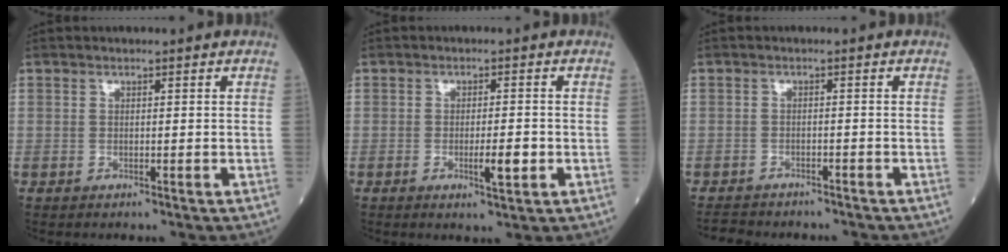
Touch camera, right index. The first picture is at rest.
{"total": 3.6, "force": [-1.0, 0.7, 3.4], "torque": [-0.056, -0.003, -0.012]}
{"total": 7.3, "force": [-6.7, 2.1, 2.2], "torque": [-0.041, -0.006, -0.092]}